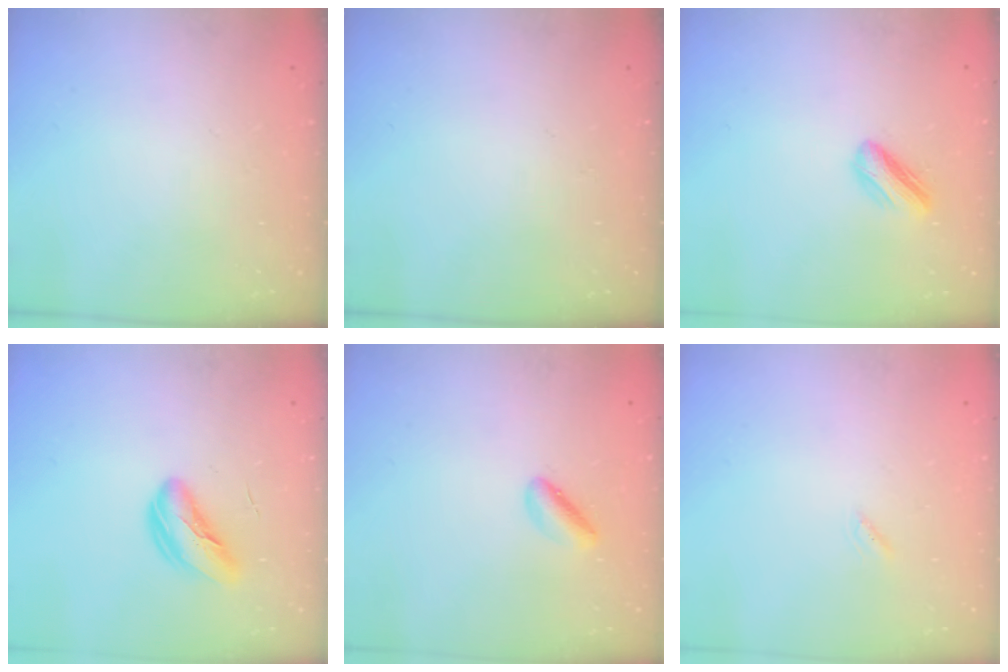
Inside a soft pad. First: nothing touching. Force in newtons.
{"total": 0.0}
{"total": 5.0, "press": 5.0, "slide": 0.6}
{"total": 6.6, "press": 6.5, "slide": 0.8}
{"total": 2.5, "press": 2.5, "slide": 0.5}
{"total": 1.2, "press": 1.1, "slide": 0.3}